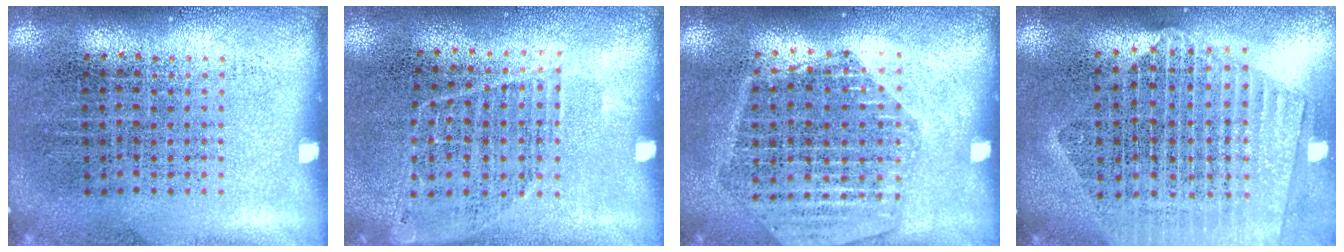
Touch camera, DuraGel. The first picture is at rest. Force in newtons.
{"total": 0.9, "press": 0.9, "slide": 0.3}
{"total": 1.7, "press": 1.6, "slide": 0.5}
{"total": 2.3, "press": 2.1, "slide": 1.1}